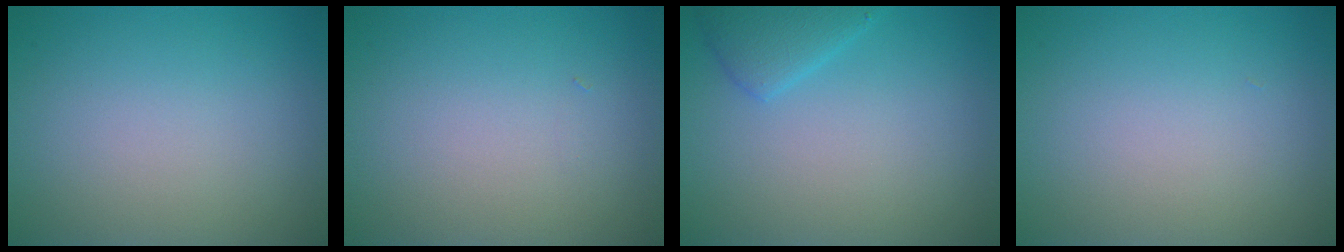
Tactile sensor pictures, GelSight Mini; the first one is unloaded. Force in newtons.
{"total": 0.0}
{"total": 2.3, "press": 2.3, "slide": 0.1}
{"total": 0.0}